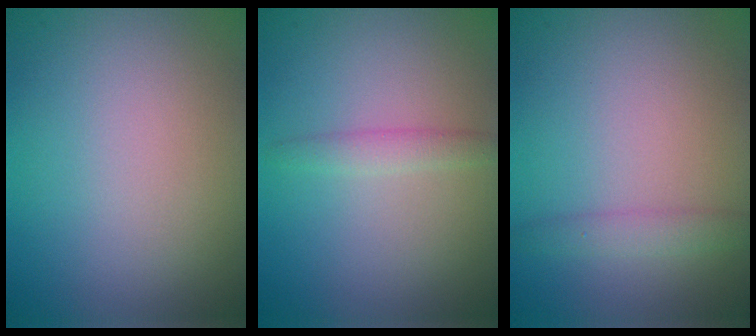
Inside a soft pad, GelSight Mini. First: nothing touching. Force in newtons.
{"total": 1.5, "press": 1.5, "slide": 0.1}
{"total": 1.7, "press": 1.7, "slide": 0.2}